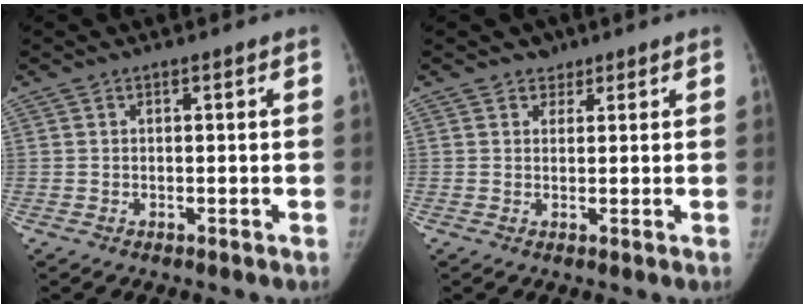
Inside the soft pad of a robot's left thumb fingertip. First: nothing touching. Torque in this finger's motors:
{"motor_torque": [0.21, 0.09, 0.38, -0.02, 0.02]}